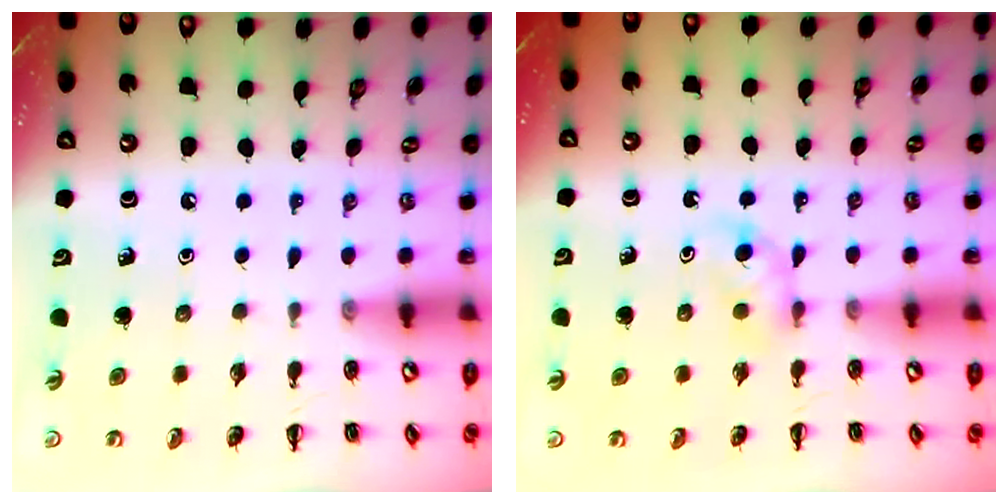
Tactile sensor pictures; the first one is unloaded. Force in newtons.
{"total": 3.9, "press": 3.6, "slide": 1.3}